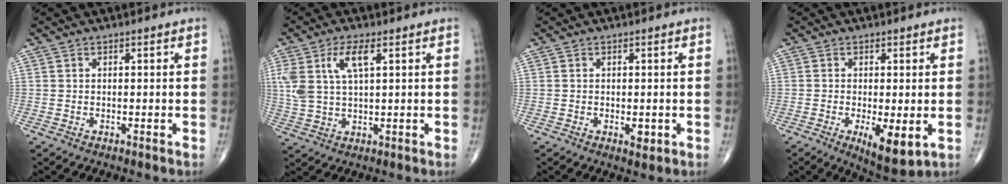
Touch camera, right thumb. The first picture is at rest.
{"total": 8.3, "force": [3.2, 3.3, 6.9], "torque": [-0.155, 0.001, 0.068]}
{"total": 1.9, "force": [-0.4, 0.9, 1.6], "torque": [-0.020, -0.004, -0.003]}
{"total": 7.6, "force": [-1.9, 2.6, 6.9], "torque": [-0.109, -0.022, -0.026]}